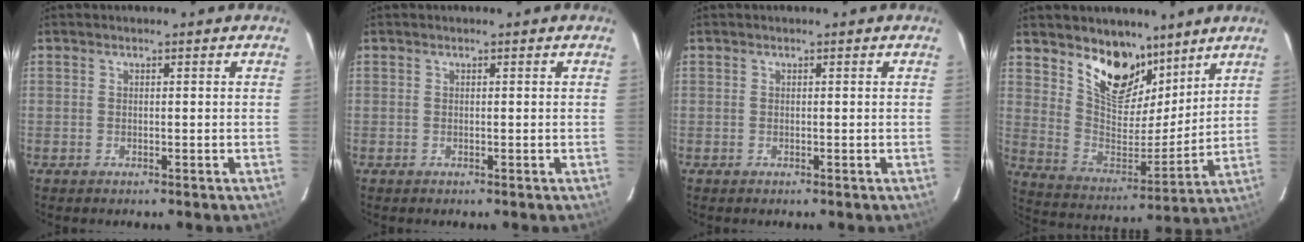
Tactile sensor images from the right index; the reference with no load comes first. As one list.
[{"total": 0.0}, {"total": 0.0}, {"total": 15.1, "force": [10.5, 7.5, 7.8], "torque": [-0.142, -0.015, 0.192]}]